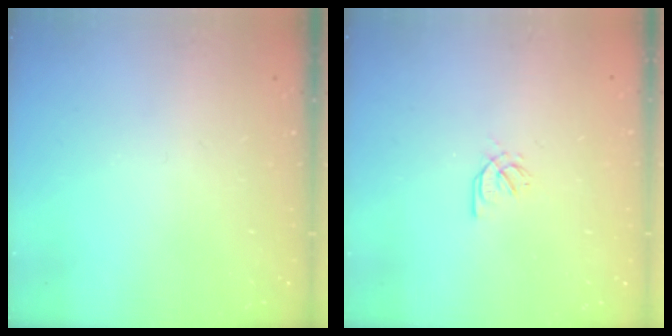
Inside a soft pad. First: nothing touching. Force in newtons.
{"total": 1.6, "press": 1.5, "slide": 0.3}